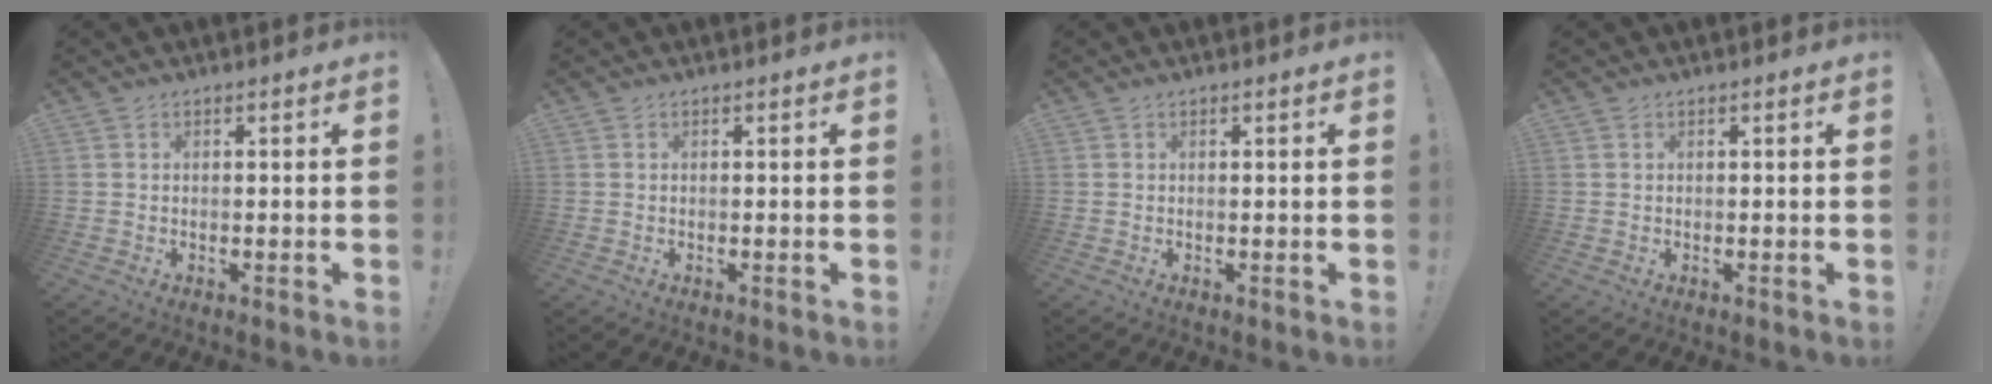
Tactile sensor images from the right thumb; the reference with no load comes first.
{"total": 0.0}
{"total": 0.5, "force": [0.4, -0.2, 0.2], "torque": [0.002, -0.003, 0.006]}
{"total": 0.0}